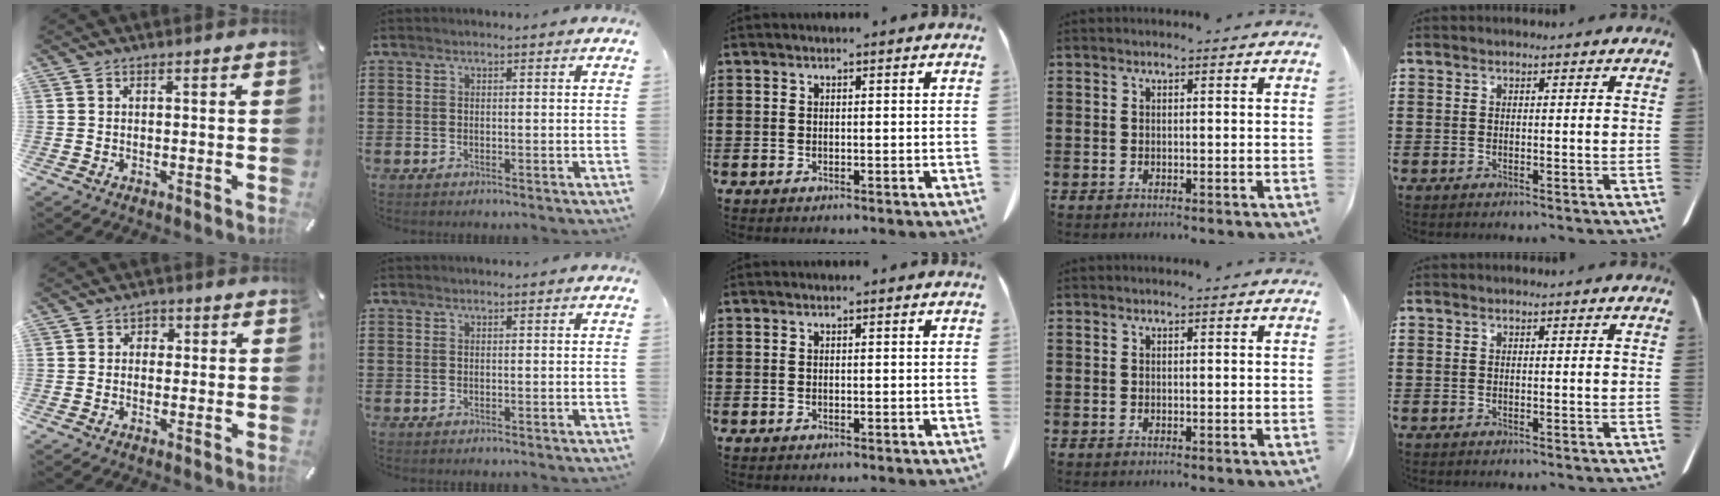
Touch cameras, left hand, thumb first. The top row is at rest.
{"thumb": {"total": 2.1, "force": [-0.5, 1.9, 0.8], "torque": [-0.008, 0.006, -0.014]}}